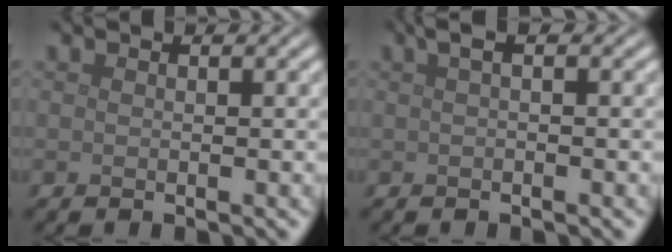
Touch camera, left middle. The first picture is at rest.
{"total": 1.7, "force": [0.4, 0.4, 1.6], "torque": [-0.026, 0.011, 0.006]}